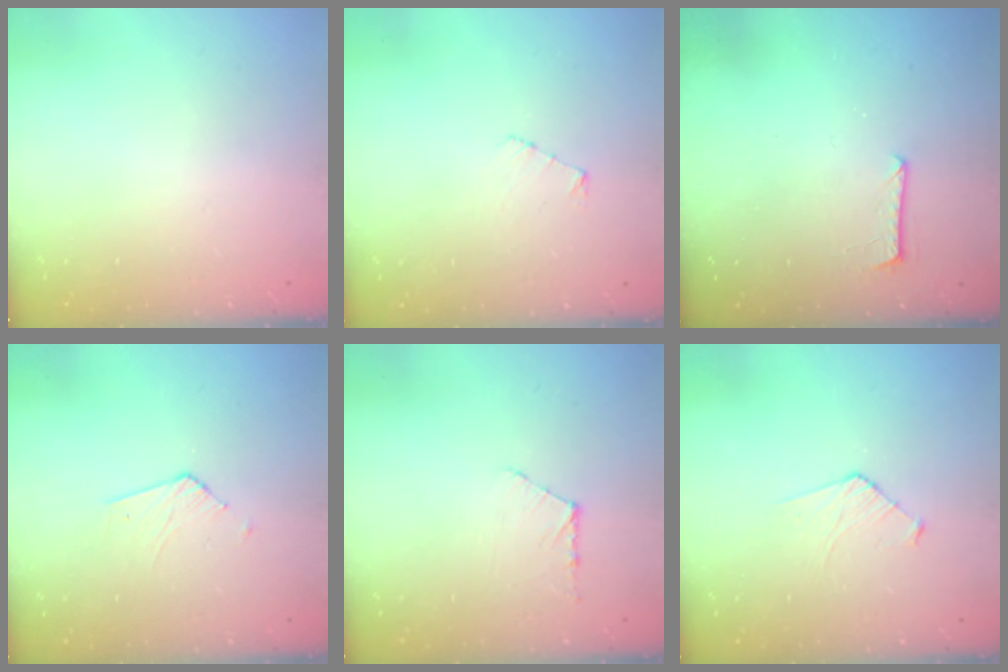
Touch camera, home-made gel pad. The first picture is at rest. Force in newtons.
{"total": 3.0, "press": 3.0, "slide": 0.3}
{"total": 5.9, "press": 5.9, "slide": 0.4}
{"total": 3.1, "press": 3.1, "slide": 0.2}
{"total": 5.5, "press": 5.5, "slide": 0.6}
{"total": 4.7, "press": 4.7, "slide": 0.4}